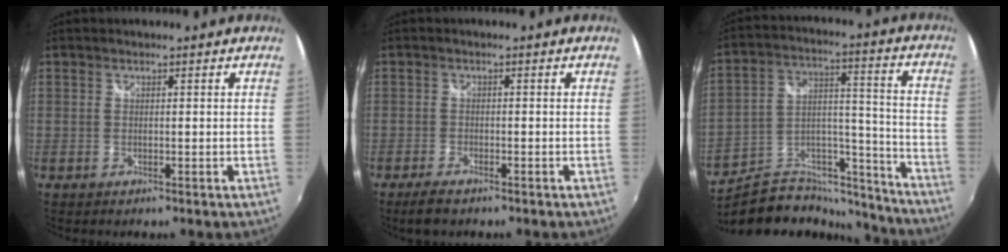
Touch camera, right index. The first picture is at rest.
{"total": 3.7, "force": [-2.8, 1.1, 2.1], "torque": [-0.055, -0.008, -0.050]}
{"total": 19.0, "force": [-16.0, 7.3, 7.0], "torque": [-0.108, 0.050, -0.234]}